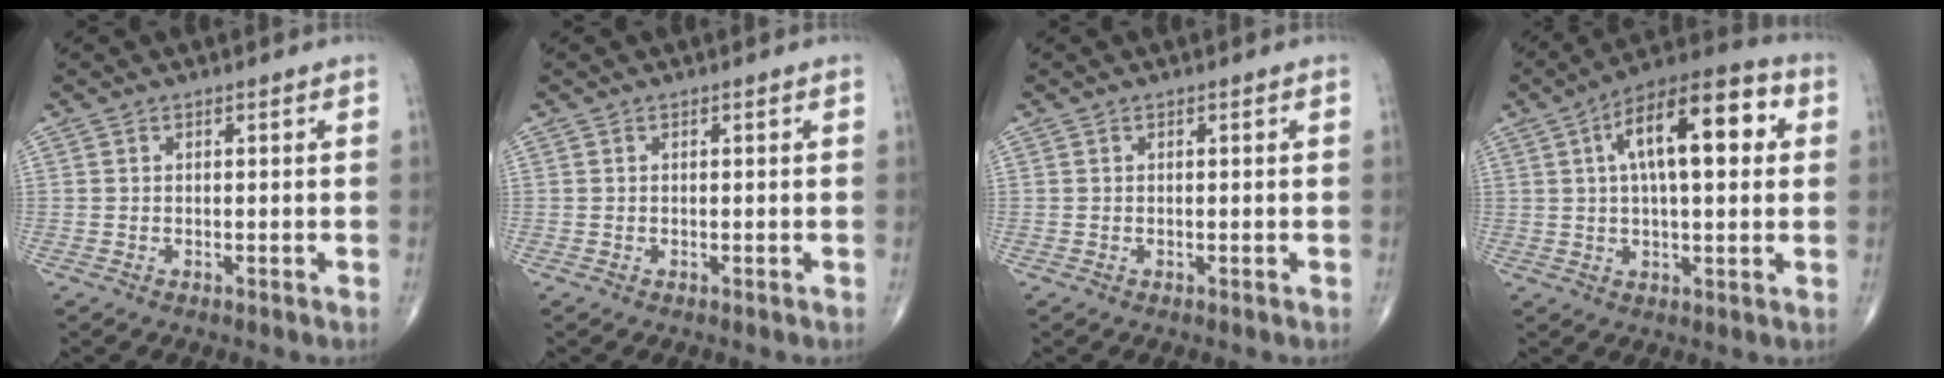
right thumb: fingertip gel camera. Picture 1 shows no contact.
{"total": 0.0}
{"total": 0.0}
{"total": 17.3, "force": [4.2, 7.1, 15.2], "torque": [-0.217, 0.023, 0.055]}